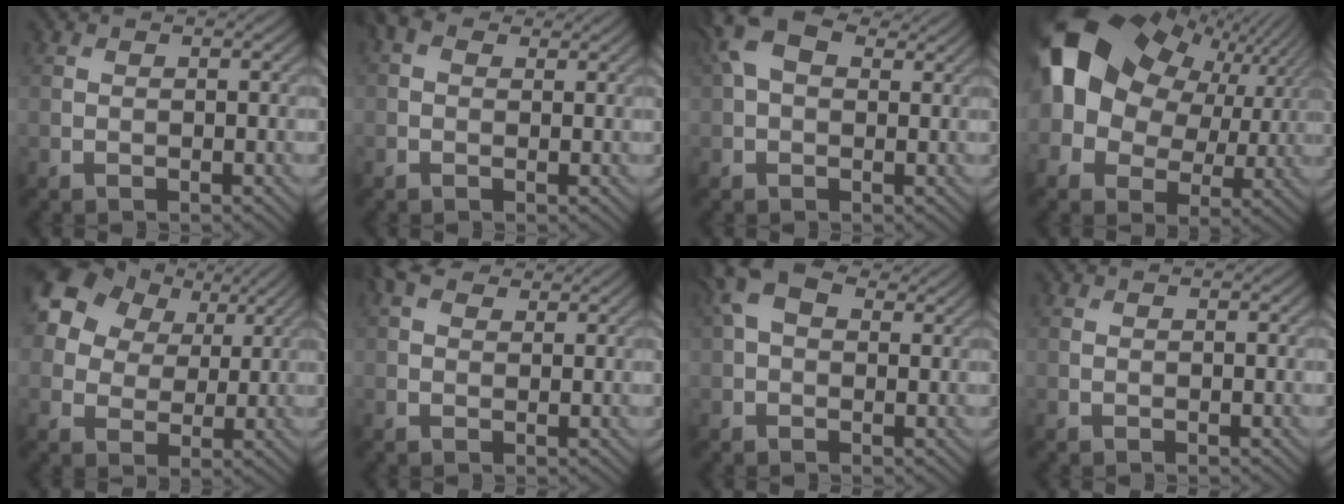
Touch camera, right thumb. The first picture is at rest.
{"total": 2.2, "force": [0.8, 1.5, 1.3], "torque": [-0.027, 0.005, 0.005]}
{"total": 7.1, "force": [2.8, 4.1, 5.0], "torque": [-0.115, 0.018, 0.043]}
{"total": 19.3, "force": [5.1, 13.7, 12.6], "torque": [-0.269, 0.014, 0.096]}
{"total": 15.1, "force": [7.5, 10.7, 7.5], "torque": [-0.211, 0.060, 0.145]}
{"total": 3.6, "force": [2.3, 1.9, 2.0], "torque": [-0.047, 0.013, 0.039]}
{"total": 6.3, "force": [2.4, 3.8, 4.5], "torque": [-0.098, 0.016, 0.035]}
{"total": 0.0}